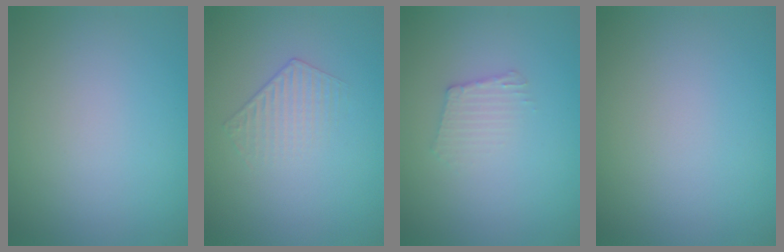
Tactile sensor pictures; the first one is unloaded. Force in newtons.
{"total": 1.3, "press": 0.6, "slide": 1.2}
{"total": 1.7, "press": 1.7, "slide": 0.2}
{"total": 0.0}